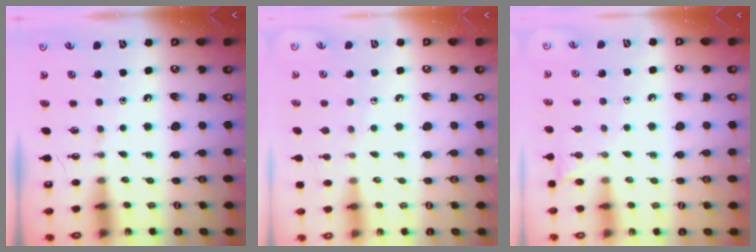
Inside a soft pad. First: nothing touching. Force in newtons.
{"total": 4.8, "press": 4.8, "slide": 0.5}
{"total": 6.2, "press": 6.1, "slide": 0.6}